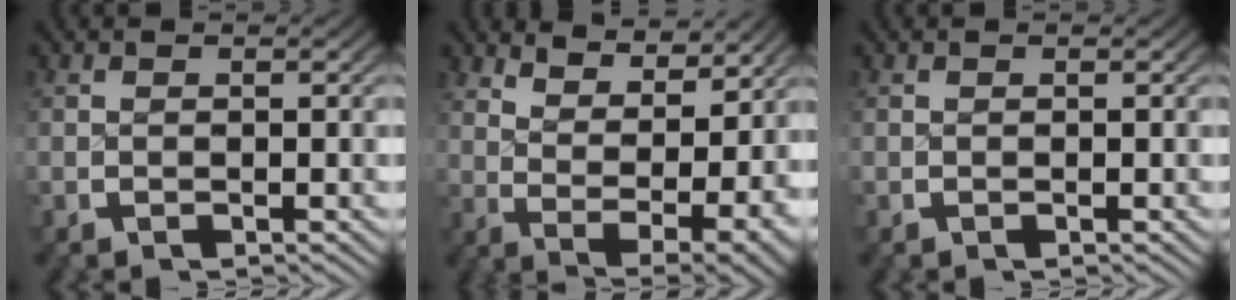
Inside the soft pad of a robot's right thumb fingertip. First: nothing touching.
{"total": 7.3, "force": [1.3, 3.7, 6.2], "torque": [-0.114, -0.039, 0.042]}
{"total": 0.0}